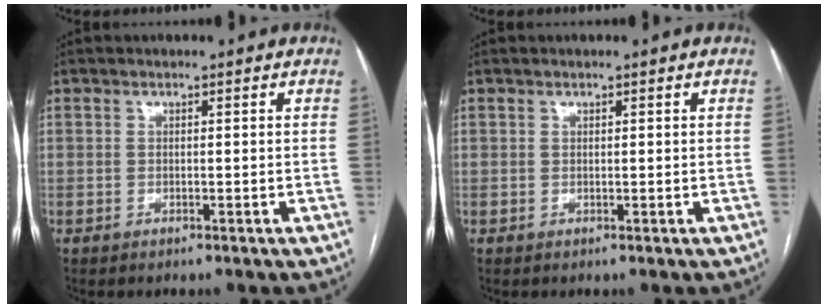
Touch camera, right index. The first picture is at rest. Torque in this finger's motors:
{"motor_torque": [-0.09, -0.01, 0.00, 0.01]}